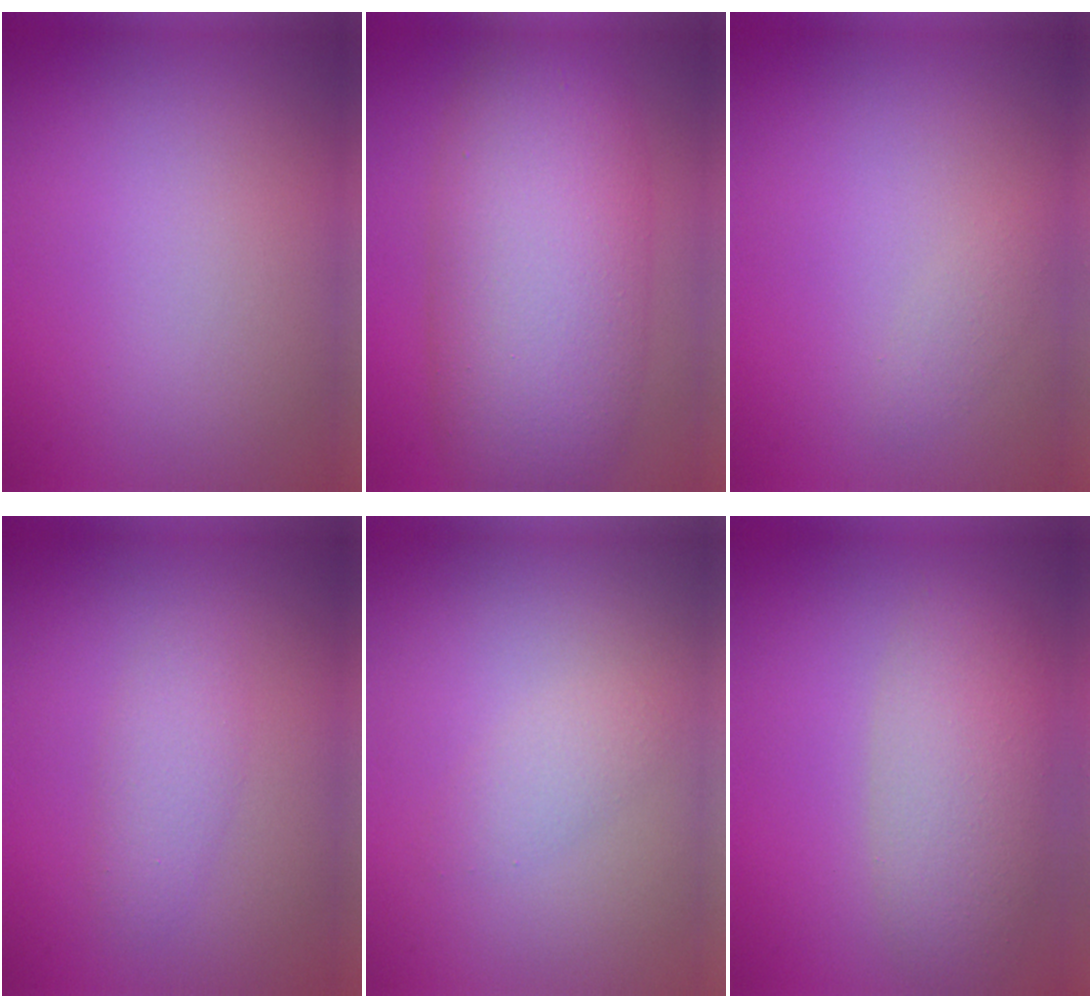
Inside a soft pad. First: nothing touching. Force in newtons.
{"total": 11.2, "press": 11.2, "slide": 0.4}
{"total": 0.9, "press": 0.9, "slide": 0.1}
{"total": 2.1, "press": 2.1, "slide": 0.1}
{"total": 1.6, "press": 1.6, "slide": 0.1}
{"total": 5.0, "press": 5.0, "slide": 0.3}